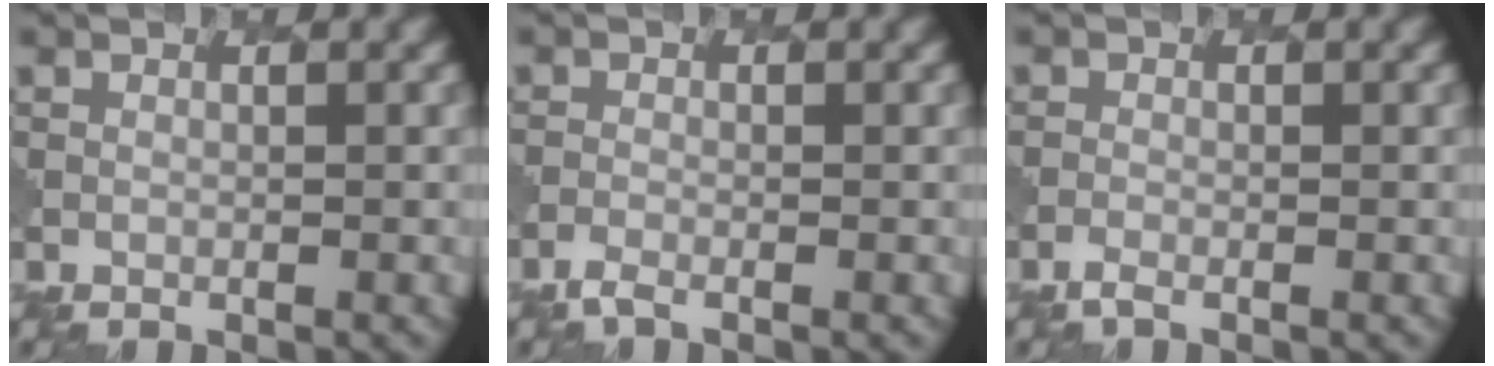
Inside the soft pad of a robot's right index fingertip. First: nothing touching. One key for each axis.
{"total": 1.2, "fx": -1.1, "fy": 0.2, "fz": 0.5, "tx": -0.013, "ty": -0.007, "tz": -0.028}
{"total": 0.8, "fx": -0.7, "fy": 0.2, "fz": 0.3, "tx": -0.010, "ty": -0.004, "tz": -0.019}